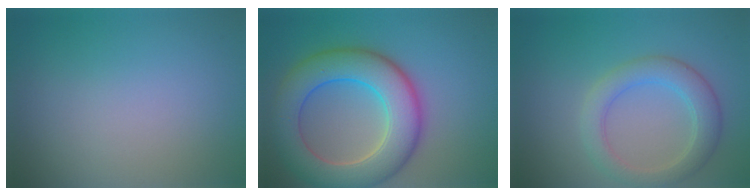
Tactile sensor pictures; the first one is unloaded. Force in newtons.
{"total": 9.4, "press": 9.3, "slide": 0.6}
{"total": 4.0, "press": 4.0, "slide": 0.2}